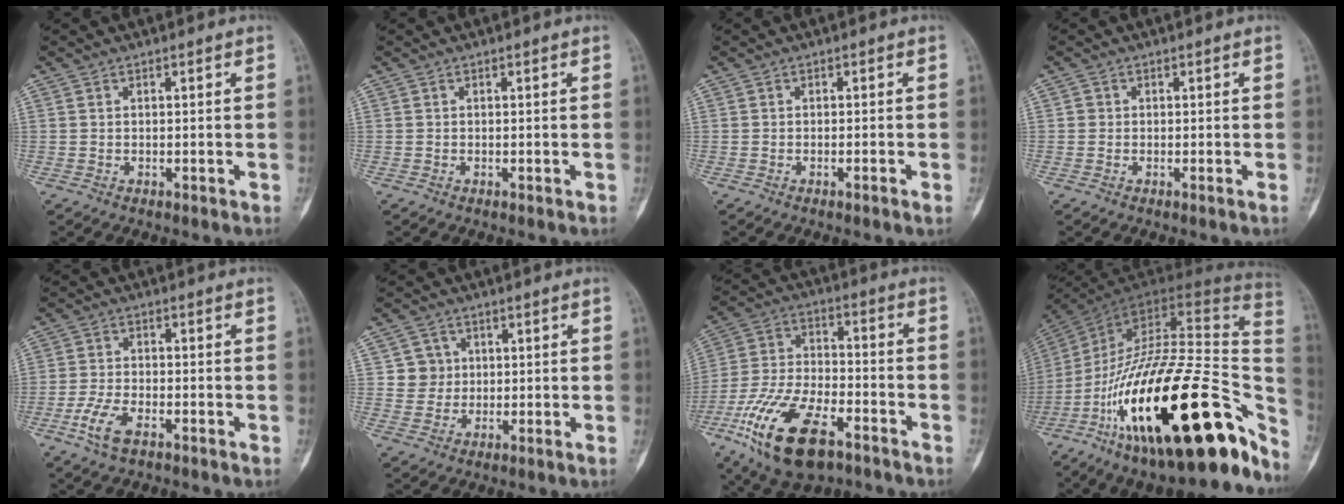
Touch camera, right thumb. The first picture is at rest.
{"total": 0.0}
{"total": 1.1, "force": [-0.5, 0.2, 0.9], "torque": [-0.014, 0.004, -0.007]}
{"total": 1.0, "force": [-0.1, 0.9, 0.4], "torque": [0.001, 0.002, -0.005]}
{"total": 6.2, "force": [-3.3, 2.9, 4.4], "torque": [-0.093, 0.012, -0.065]}
{"total": 4.5, "force": [0.8, 4.4, 0.3], "torque": [0.030, 0.004, 0.010]}
{"total": 20.1, "force": [-10.7, 9.3, 14.2], "torque": [-0.277, 0.038, -0.190]}
{"total": 39.8, "force": [-15.0, 14.9, 33.7], "torque": [-0.449, 0.067, -0.239]}